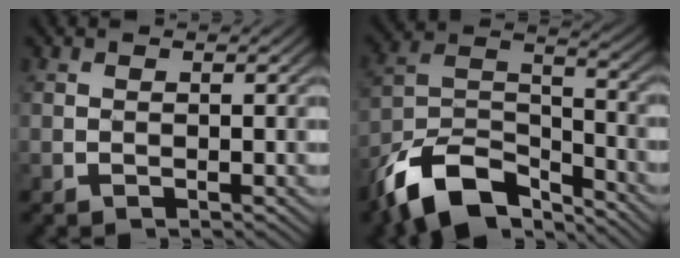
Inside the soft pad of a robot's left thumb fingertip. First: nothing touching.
{"total": 13.7, "force": [-10.0, 5.9, 7.2], "torque": [-0.147, -0.008, -0.198]}